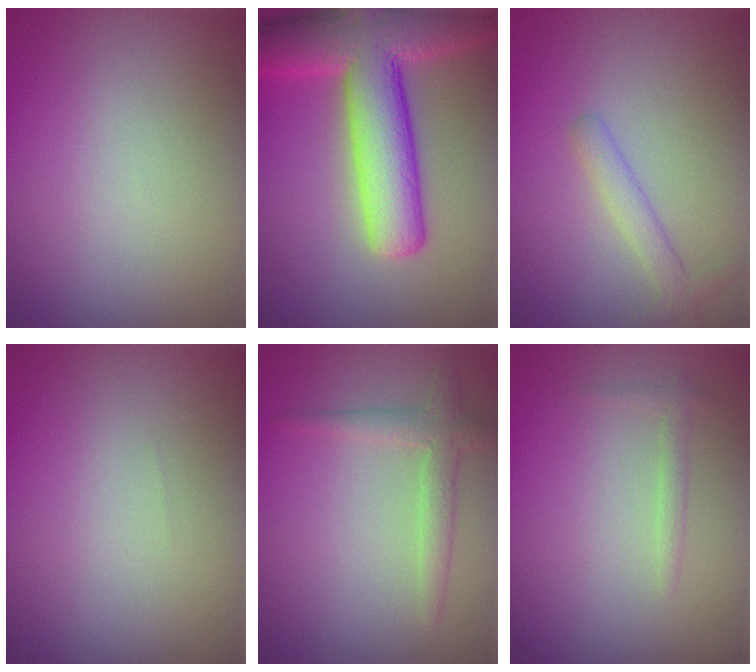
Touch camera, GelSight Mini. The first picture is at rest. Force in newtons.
{"total": 10.6, "press": 10.6, "slide": 0.7}
{"total": 1.9, "press": 1.9, "slide": 0.0}
{"total": 0.0}
{"total": 2.3, "press": 2.2, "slide": 0.1}
{"total": 0.9, "press": 0.9, "slide": 0.1}